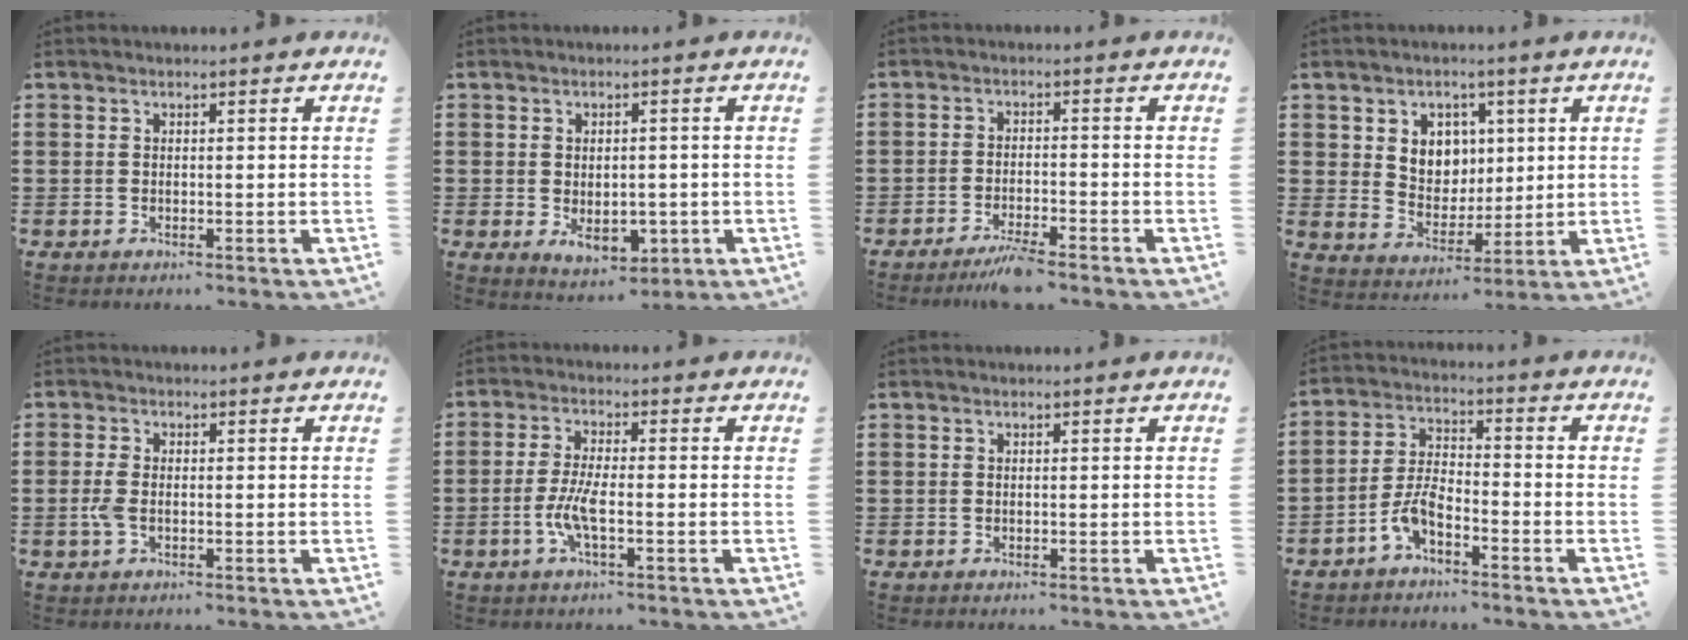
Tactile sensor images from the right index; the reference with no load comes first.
{"total": 4.6, "force": [-1.3, 2.9, 3.3], "torque": [-0.041, 0.003, -0.025]}
{"total": 3.6, "force": [-3.2, 0.0, 1.8], "torque": [-0.031, -0.001, -0.059]}
{"total": 5.6, "force": [2.3, 4.8, 1.4], "torque": [-0.047, 0.005, 0.039]}
{"total": 2.6, "force": [-0.6, 1.1, 2.2], "torque": [-0.064, -0.009, -0.016]}
{"total": 5.3, "force": [-1.8, 1.0, 4.8], "torque": [-0.117, -0.012, -0.042]}
{"total": 0.0}
{"total": 5.2, "force": [-3.7, 1.6, 3.4], "torque": [-0.086, -0.002, -0.076]}